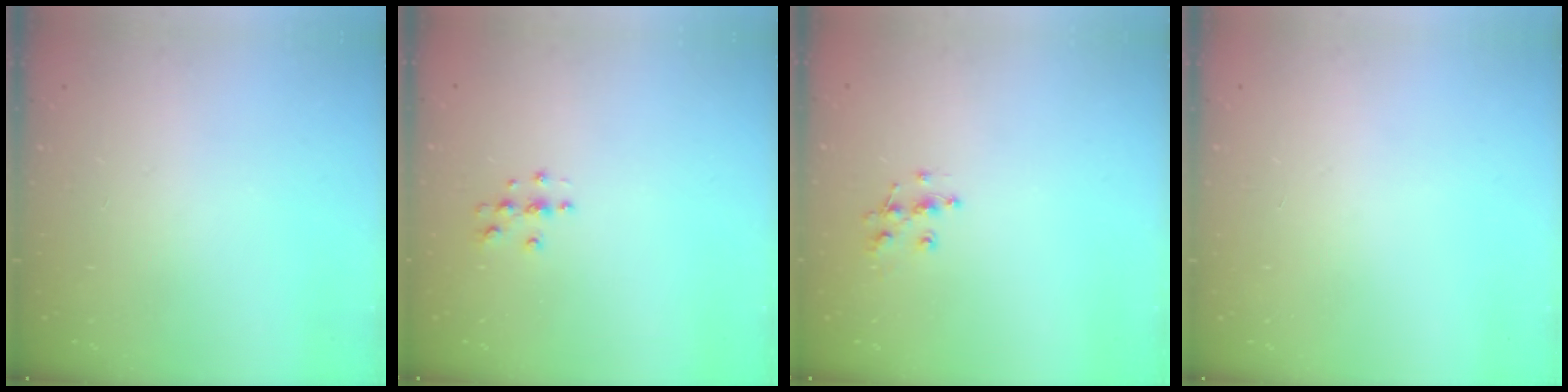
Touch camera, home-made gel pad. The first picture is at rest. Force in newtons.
{"total": 3.7, "press": 3.7, "slide": 0.5}
{"total": 7.8, "press": 7.7, "slide": 0.5}
{"total": 0.0}